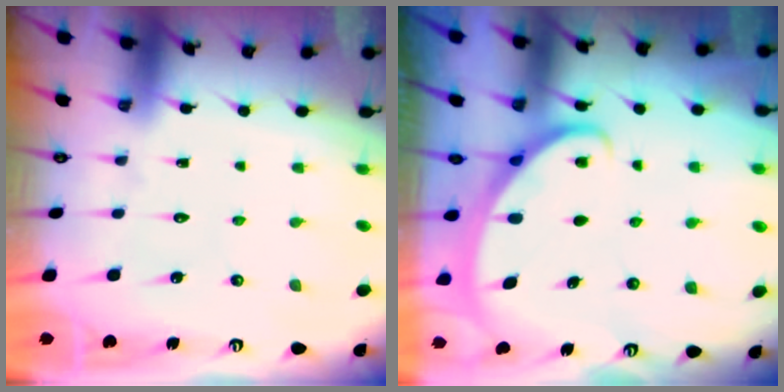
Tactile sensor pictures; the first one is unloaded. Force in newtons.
{"total": 1.8, "press": 1.8, "slide": 0.1}